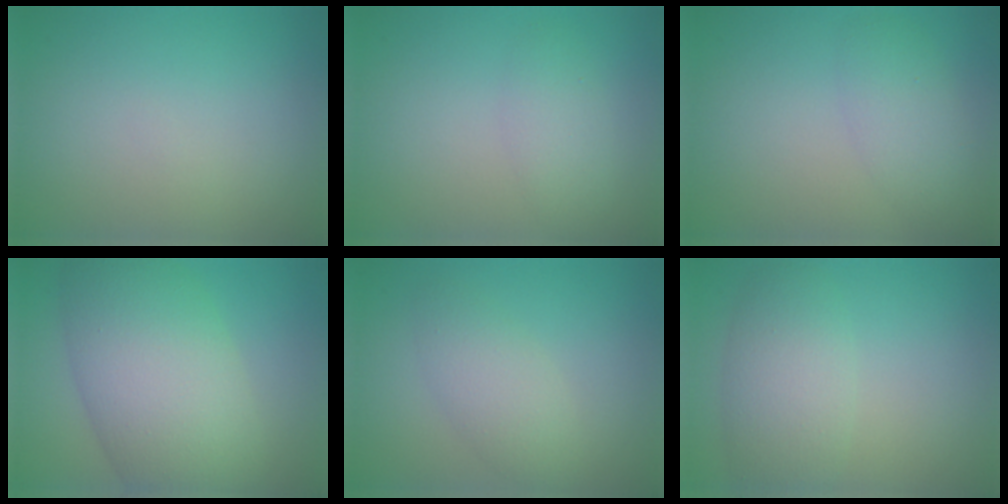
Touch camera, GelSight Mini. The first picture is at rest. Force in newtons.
{"total": 2.2, "press": 2.2, "slide": 0.1}
{"total": 2.8, "press": 2.8, "slide": 0.2}
{"total": 11.0, "press": 11.0, "slide": 0.3}
{"total": 2.9, "press": 2.9, "slide": 0.1}
{"total": 4.6, "press": 4.6, "slide": 0.3}